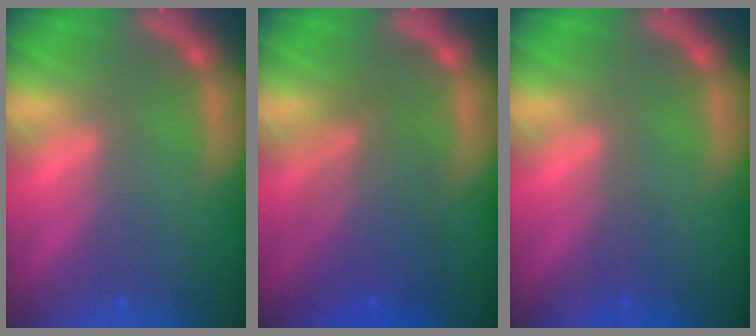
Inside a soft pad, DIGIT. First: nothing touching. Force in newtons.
{"total": 6.0}
{"total": 1.0}